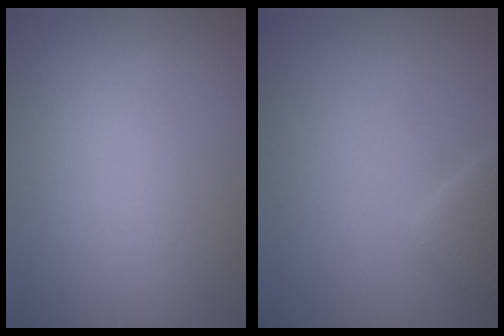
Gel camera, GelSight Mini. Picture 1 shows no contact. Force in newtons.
{"total": 1.8, "press": 1.8, "slide": 0.2}